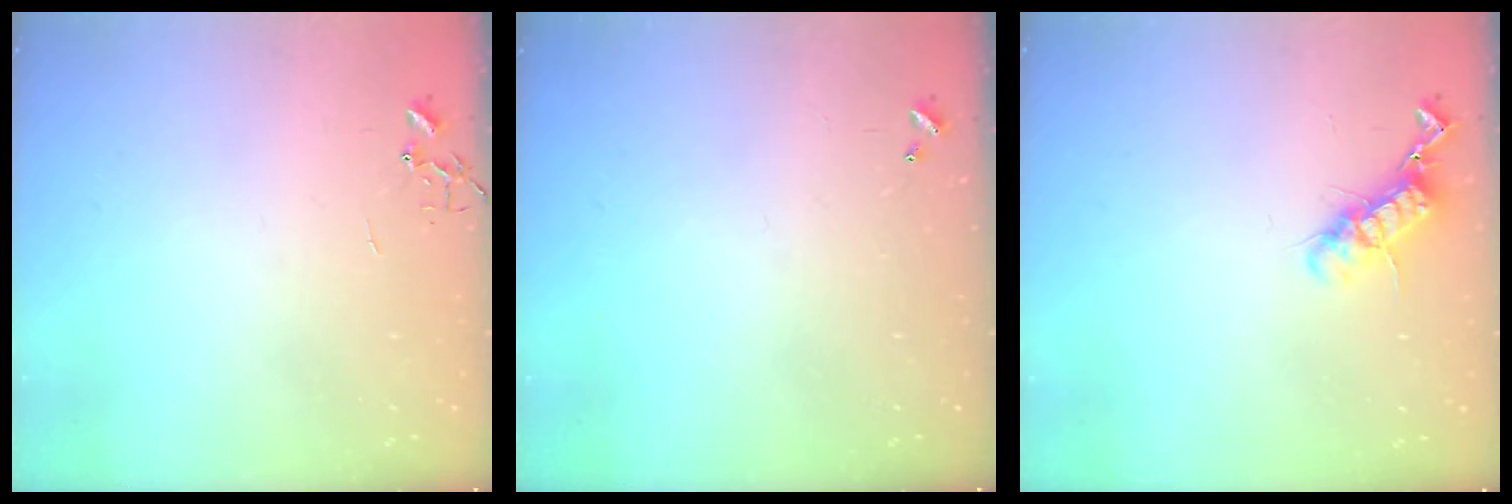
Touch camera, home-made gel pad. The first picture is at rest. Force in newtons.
{"total": 0.0}
{"total": 12.3, "press": 12.3, "slide": 0.6}